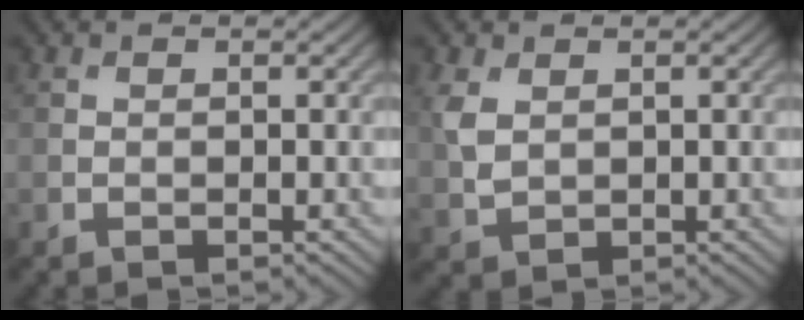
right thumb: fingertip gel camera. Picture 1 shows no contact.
{"total": 3.3, "force": [1.0, 2.3, 2.1], "torque": [-0.065, -0.001, 0.024]}